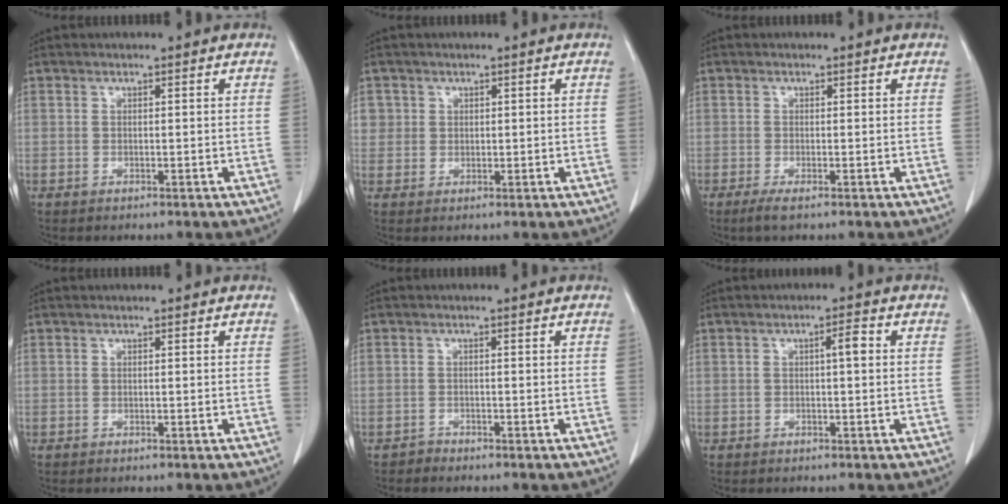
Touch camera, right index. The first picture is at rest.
{"total": 2.5, "force": [0.8, 2.3, 0.1], "torque": [0.017, 0.001, 0.014]}
{"total": 1.8, "force": [-1.1, 0.0, 1.4], "torque": [-0.027, -0.006, -0.021]}
{"total": 0.0}
{"total": 0.8, "force": [-0.8, 0.2, -0.2], "torque": [0.001, -0.001, -0.017]}
{"total": 2.2, "force": [0.3, 0.4, 2.2], "torque": [-0.032, 0.007, 0.007]}